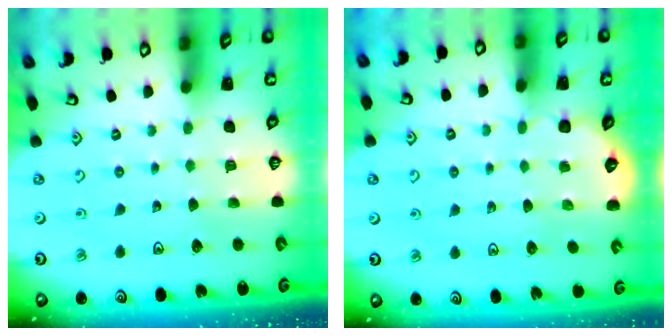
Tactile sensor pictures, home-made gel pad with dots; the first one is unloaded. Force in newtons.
{"total": 3.5, "press": 3.1, "slide": 1.7}